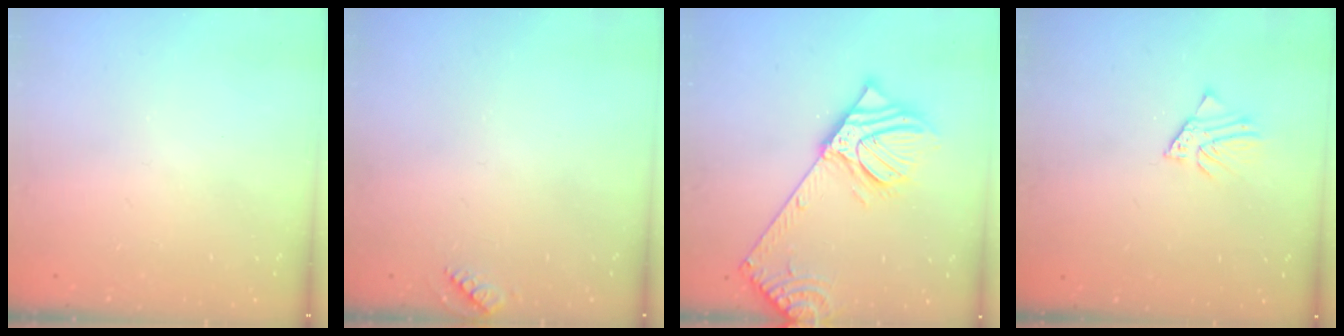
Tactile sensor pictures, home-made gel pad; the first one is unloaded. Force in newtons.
{"total": 4.3, "press": 4.3, "slide": 0.6}
{"total": 23.6, "press": 23.1, "slide": 4.7}
{"total": 2.4, "press": 2.4, "slide": 0.1}